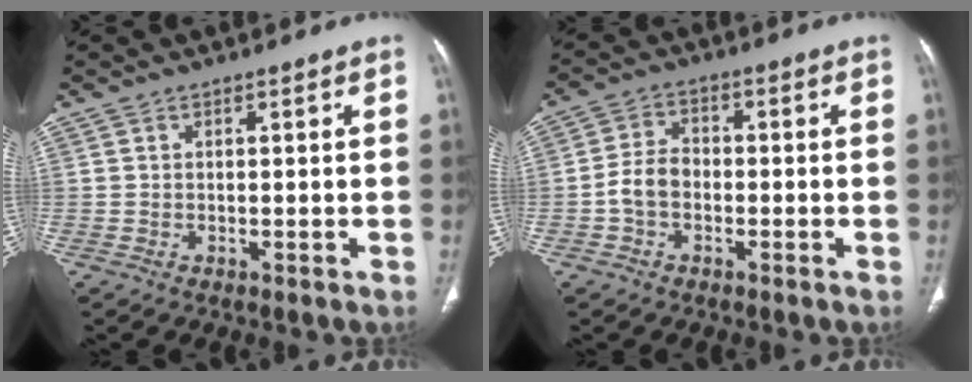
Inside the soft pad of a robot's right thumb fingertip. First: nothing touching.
{"total": 5.1, "force": [-1.5, 3.6, 3.3], "torque": [-0.057, 0.020, -0.034]}